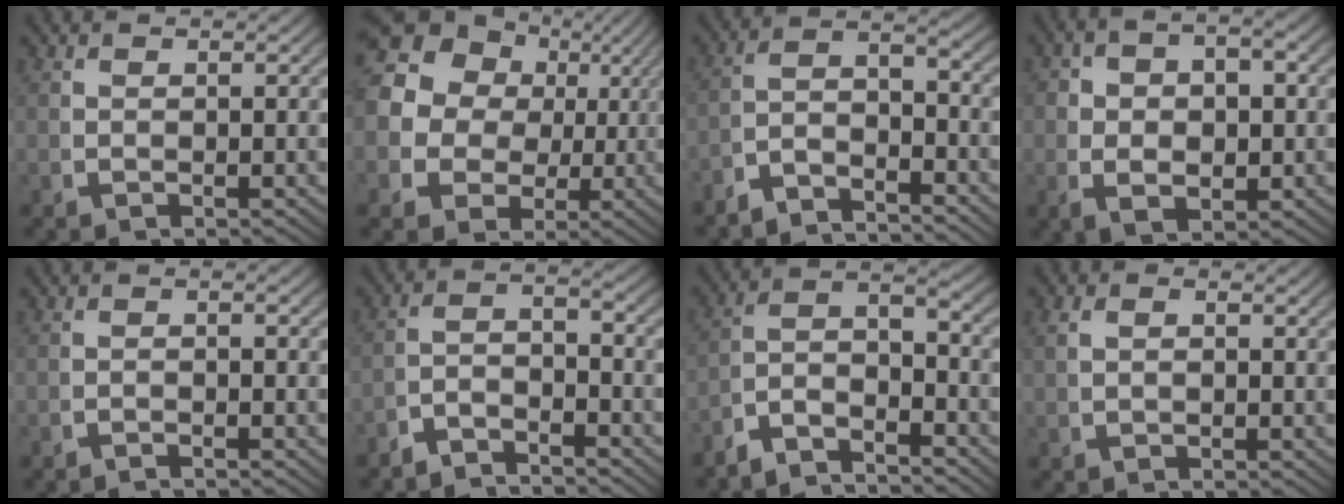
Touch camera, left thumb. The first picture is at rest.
{"total": 12.3, "force": [2.7, 10.1, 6.5], "torque": [-0.173, -0.036, 0.056]}
{"total": 5.4, "force": [-2.9, 2.9, 3.5], "torque": [-0.056, -0.019, -0.055]}
{"total": 4.7, "force": [-0.4, 3.0, 3.6], "torque": [-0.064, -0.021, 0.009]}
{"total": 1.1, "force": [-1.1, 0.1, 0.2], "torque": [0.000, 0.001, -0.023]}
{"total": 3.7, "force": [-2.7, 1.5, 2.1], "torque": [-0.034, -0.013, -0.049]}
{"total": 7.8, "force": [-3.1, 4.9, 5.2], "torque": [-0.090, -0.022, -0.062]}
{"total": 1.4, "force": [0.3, 1.0, 1.0], "torque": [-0.022, 0.005, 0.005]}